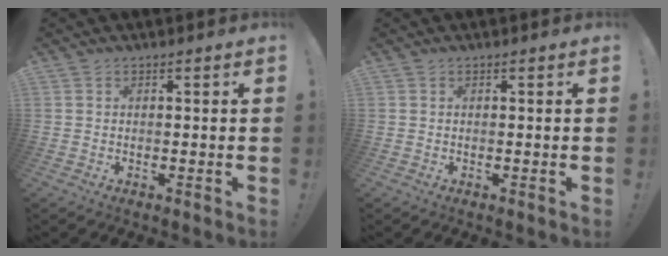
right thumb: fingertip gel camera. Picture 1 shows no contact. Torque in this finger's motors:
{"motor_torque": [-0.04, -0.03, 0.00, 0.00, 0.00]}